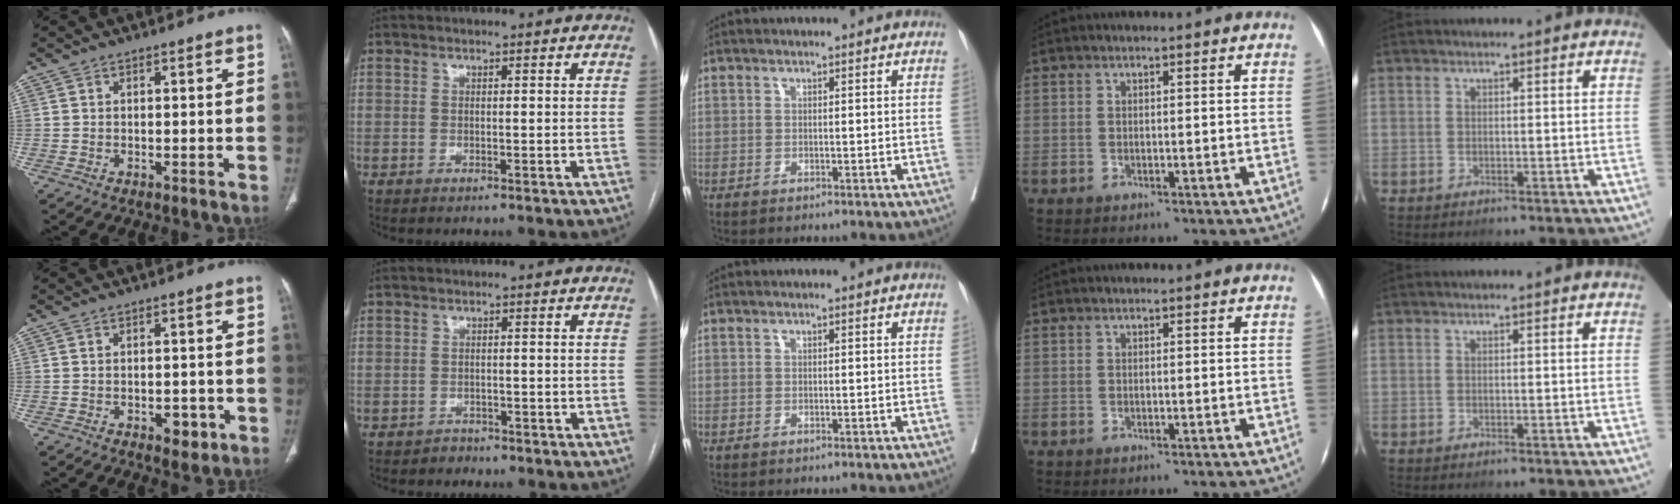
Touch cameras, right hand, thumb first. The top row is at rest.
{"thumb": {"total": 3.5, "force": [-1.5, 2.0, 2.4], "torque": [-0.020, 0.007, -0.013]}, "index": {"total": 1.7, "force": [-1.2, 1.1, -0.4], "torque": [0.001, 0.005, -0.023]}}